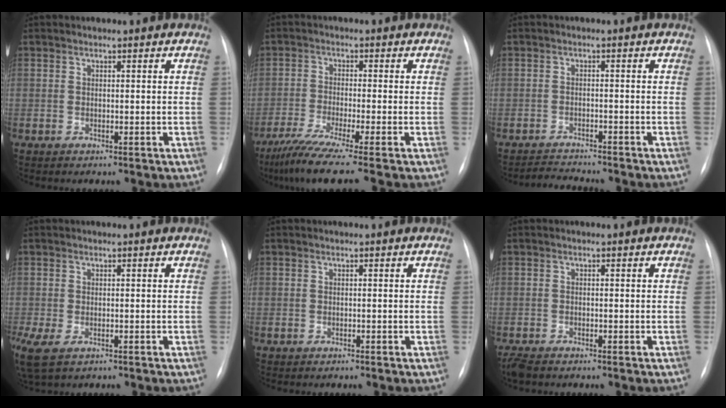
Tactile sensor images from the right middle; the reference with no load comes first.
{"total": 9.6, "force": [-7.3, -1.2, 6.1], "torque": [-0.102, -0.034, -0.121]}
{"total": 3.5, "force": [-3.5, -0.2, 0.2], "torque": [-0.009, -0.015, -0.057]}
{"total": 8.0, "force": [-4.6, 3.8, 5.3], "torque": [-0.123, -0.024, -0.071]}
{"total": 0.0}
{"total": 3.0, "force": [-2.5, 1.0, 1.4], "torque": [-0.031, -0.008, -0.042]}